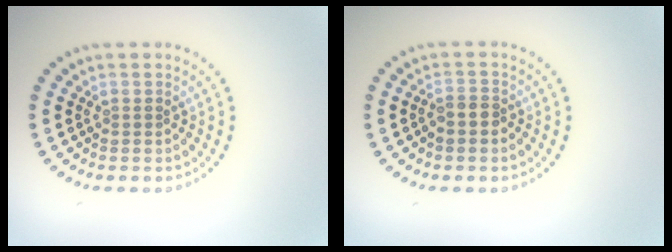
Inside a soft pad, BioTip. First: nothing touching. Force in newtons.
{"total": 1.7, "press": 1.5, "slide": 0.7}